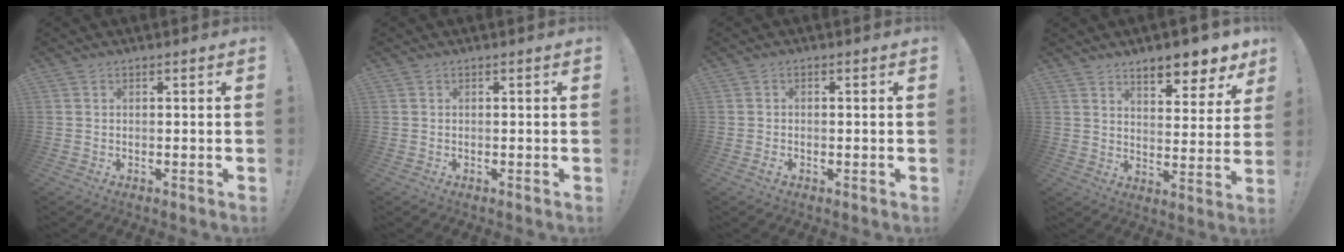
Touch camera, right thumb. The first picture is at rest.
{"total": 0.0}
{"total": 1.2, "force": [-0.7, 0.6, 0.8], "torque": [-0.004, 0.001, -0.014]}
{"total": 9.3, "force": [7.6, 2.6, 4.6], "torque": [-0.051, -0.066, 0.131]}